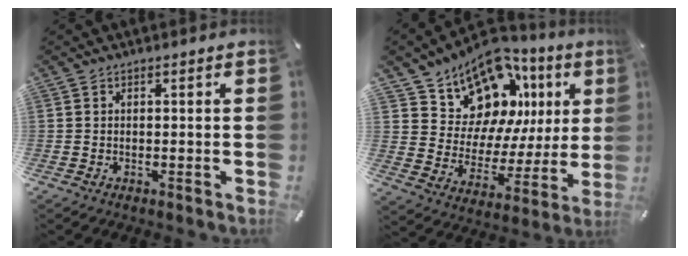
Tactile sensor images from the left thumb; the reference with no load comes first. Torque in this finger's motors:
{"motor_torque": [2.47, 2.54, 1.43, -1.34, 0.25]}